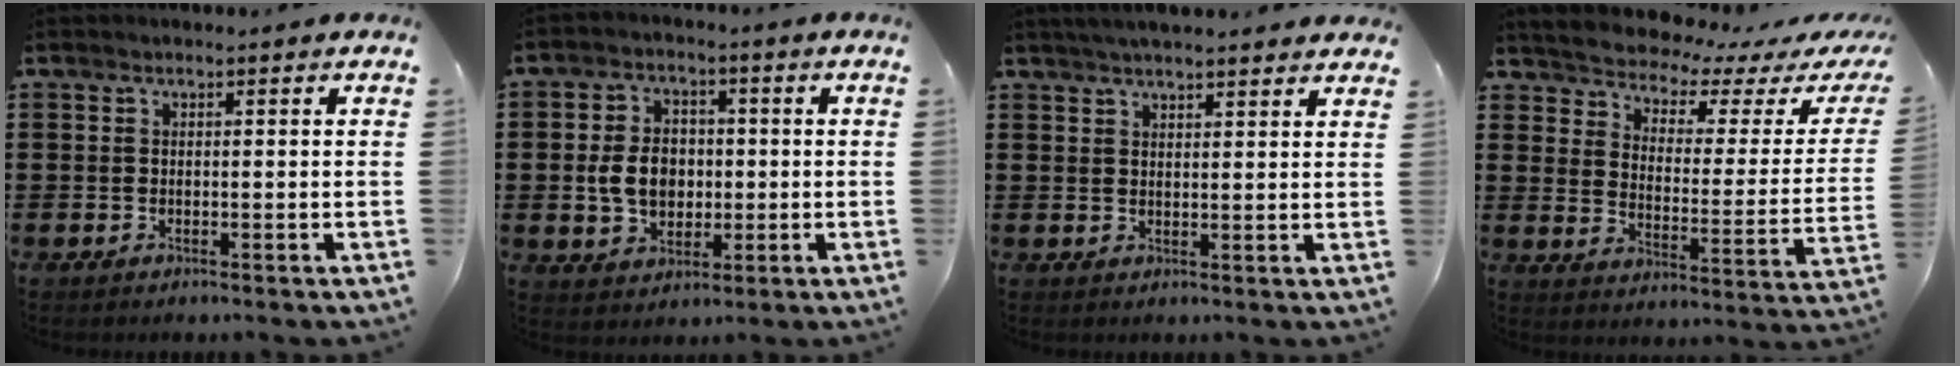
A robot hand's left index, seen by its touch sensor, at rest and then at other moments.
{"total": 7.1, "force": [-0.3, 5.3, 4.8], "torque": [-0.104, 0.001, -0.017]}
{"total": 2.6, "force": [2.6, -0.1, 0.6], "torque": [-0.018, -0.002, 0.048]}
{"total": 2.5, "force": [2.5, 0.4, 0.1], "torque": [-0.025, -0.032, 0.033]}